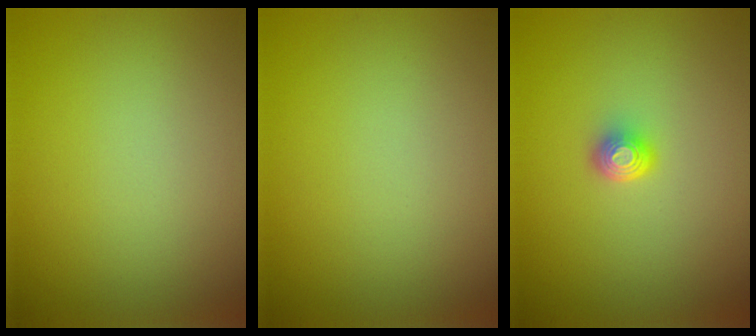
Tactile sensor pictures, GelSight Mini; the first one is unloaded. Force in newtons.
{"total": 0.0}
{"total": 1.8, "press": 1.3, "slide": 1.3}